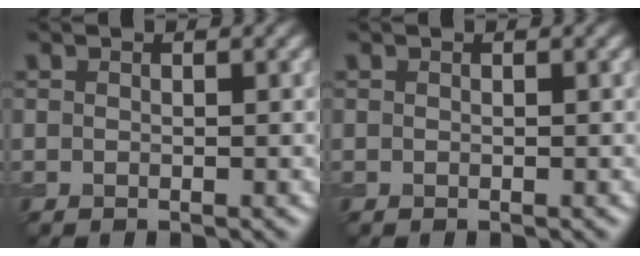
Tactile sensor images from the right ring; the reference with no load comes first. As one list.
[{"total": 0.0}]